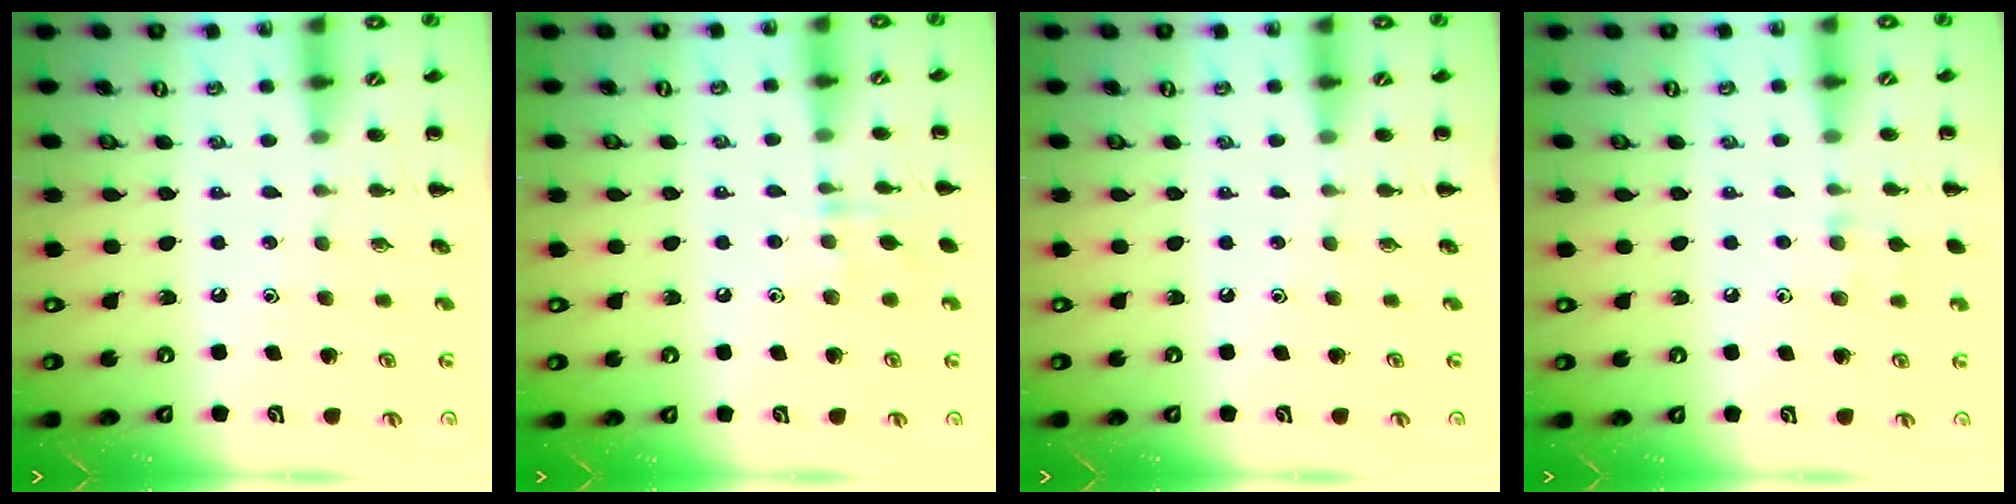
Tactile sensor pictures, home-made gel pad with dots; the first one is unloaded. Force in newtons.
{"total": 6.3, "press": 6.2, "slide": 1.0}
{"total": 0.0}
{"total": 6.7, "press": 6.4, "slide": 1.8}